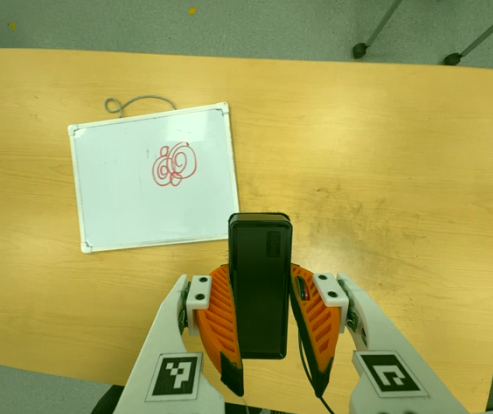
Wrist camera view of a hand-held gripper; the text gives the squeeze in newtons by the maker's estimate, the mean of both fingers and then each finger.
{"total": 6.0, "left": 4.1, "right": 7.9}